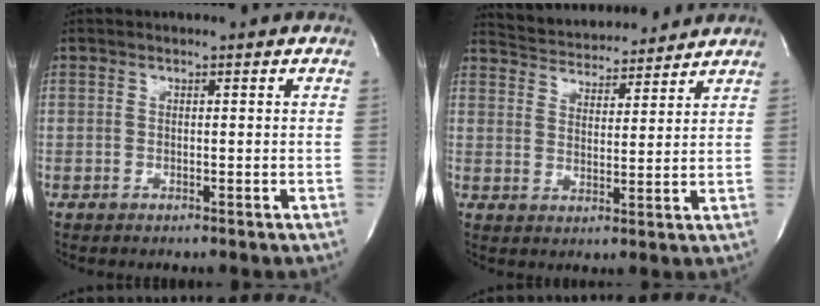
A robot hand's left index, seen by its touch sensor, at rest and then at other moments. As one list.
[{"total": 12.0, "force": [11.5, 2.3, 2.6], "torque": [-0.042, 0.013, 0.173]}]